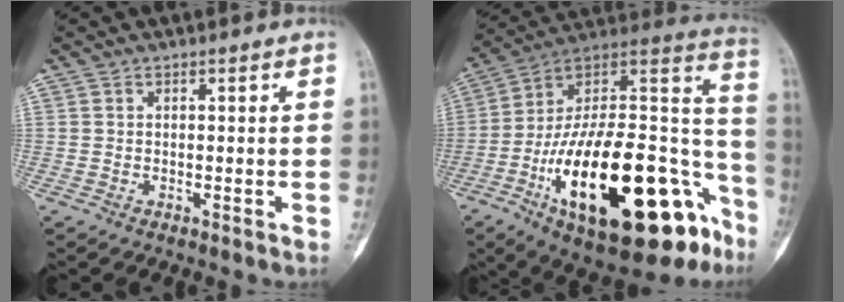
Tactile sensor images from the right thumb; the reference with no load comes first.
{"total": 36.2, "force": [-15.0, 14.8, 29.4], "torque": [-0.394, 0.068, -0.229]}